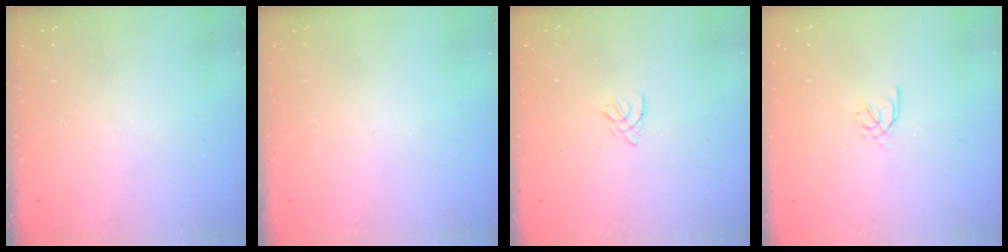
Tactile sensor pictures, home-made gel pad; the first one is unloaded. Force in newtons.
{"total": 0.0}
{"total": 2.5, "press": 2.4, "slide": 0.6}
{"total": 2.4, "press": 2.4, "slide": 0.6}